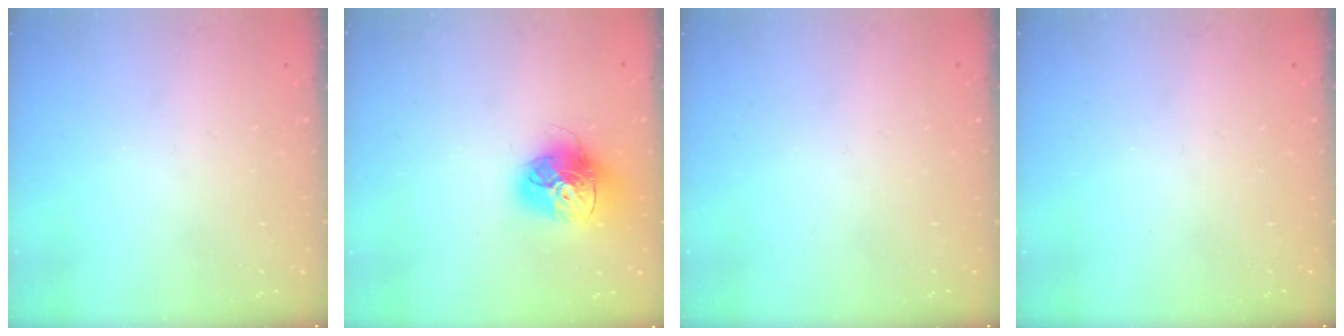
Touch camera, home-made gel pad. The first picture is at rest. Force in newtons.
{"total": 16.0, "press": 16.0, "slide": 1.7}
{"total": 0.0}
{"total": 0.0}